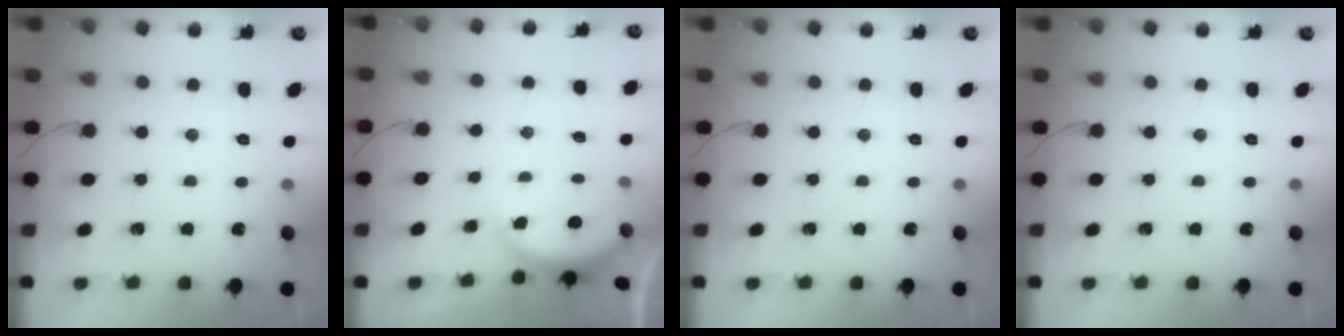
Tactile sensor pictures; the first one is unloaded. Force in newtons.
{"total": 2.1, "press": 2.0, "slide": 0.3}
{"total": 0.0}
{"total": 0.0}